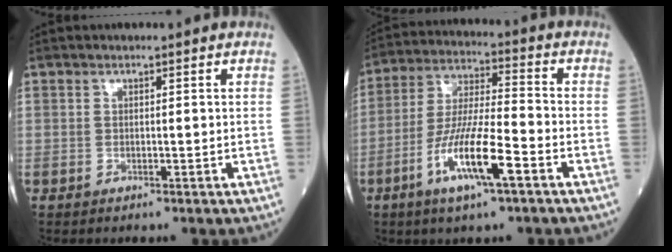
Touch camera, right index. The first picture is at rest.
{"total": 12.4, "force": [-5.4, 1.4, 11.0], "torque": [-0.215, -0.011, -0.102]}